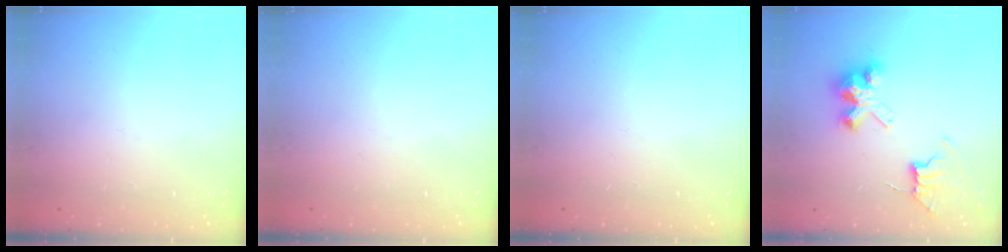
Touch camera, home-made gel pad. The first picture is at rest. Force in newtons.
{"total": 0.0}
{"total": 0.0}
{"total": 7.9, "press": 7.8, "slide": 0.6}